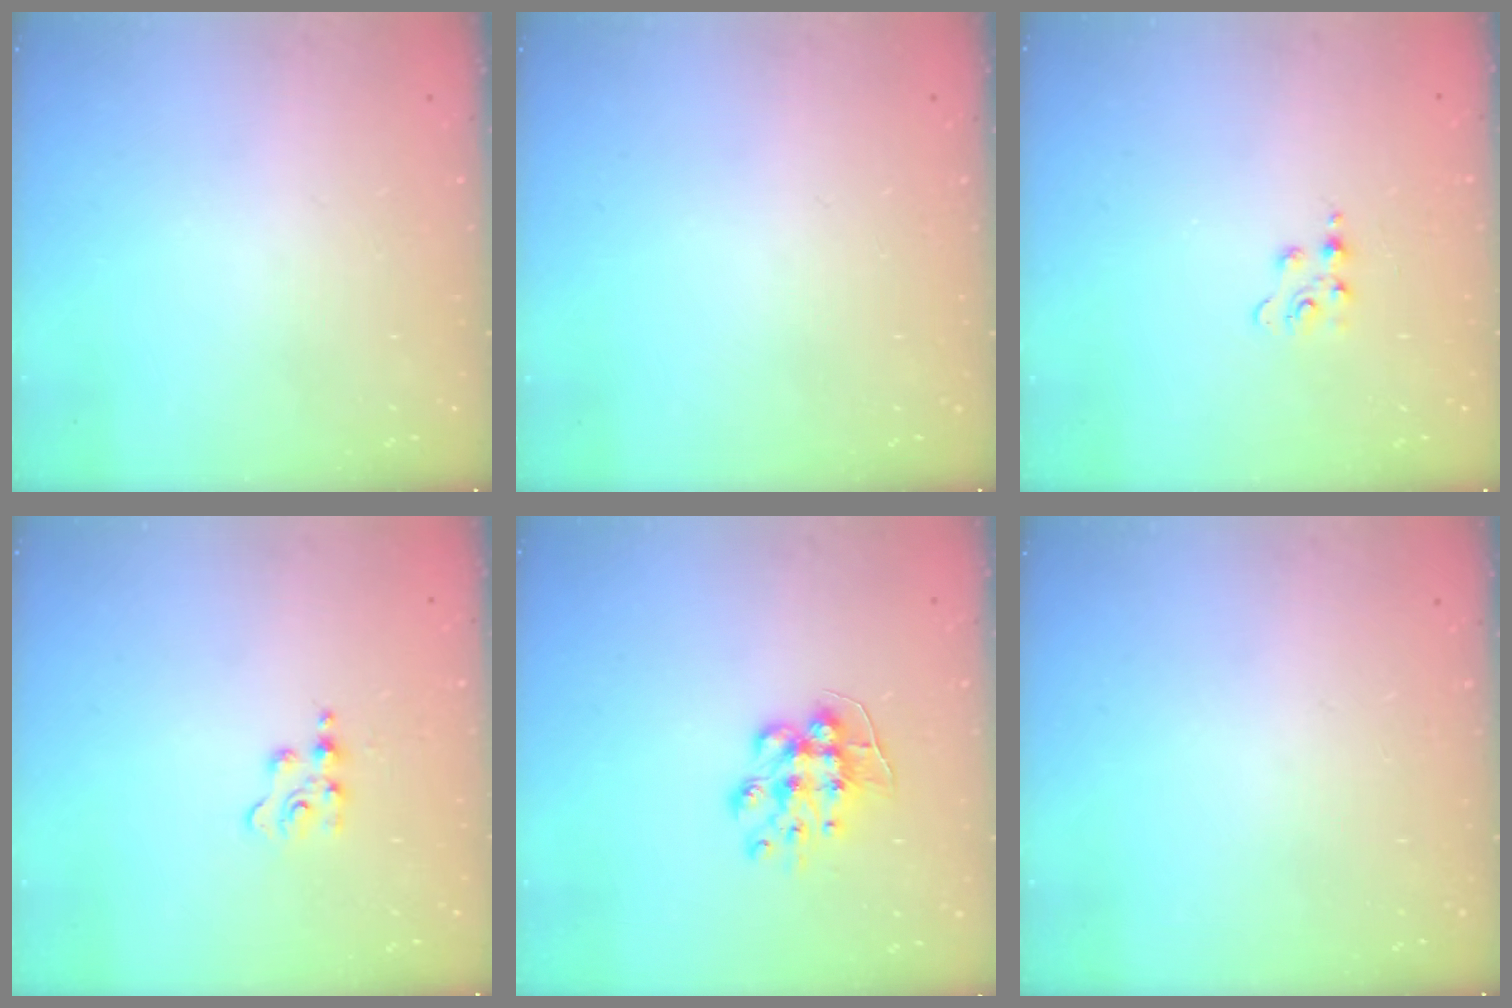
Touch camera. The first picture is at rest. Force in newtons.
{"total": 0.0}
{"total": 3.6, "press": 3.6, "slide": 0.4}
{"total": 3.9, "press": 3.9, "slide": 0.4}
{"total": 9.0, "press": 9.0, "slide": 0.1}
{"total": 0.0}